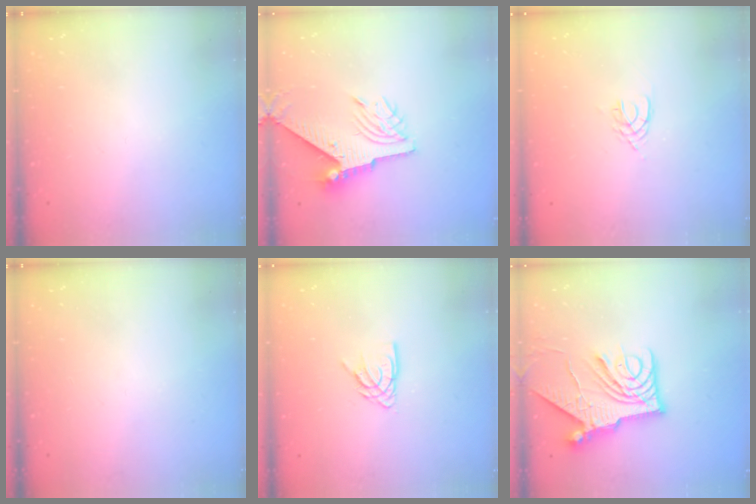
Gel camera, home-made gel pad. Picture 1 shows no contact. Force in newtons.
{"total": 9.4, "press": 9.4, "slide": 1.2}
{"total": 2.4, "press": 2.3, "slide": 0.4}
{"total": 0.0}
{"total": 7.1, "press": 7.0, "slide": 0.6}
{"total": 13.7, "press": 13.6, "slide": 1.5}